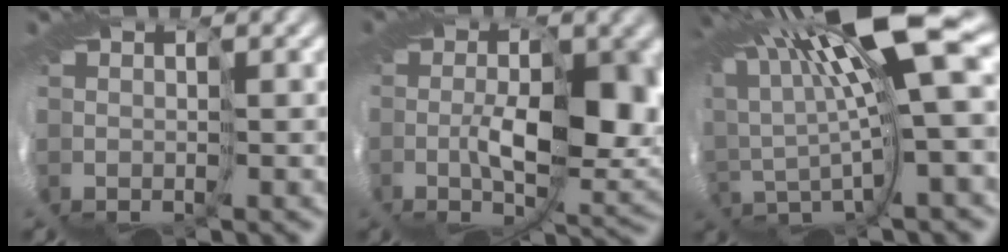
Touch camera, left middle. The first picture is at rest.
{"total": 5.7, "force": [0.2, 1.9, 5.4], "torque": [-0.116, -0.015, 0.002]}
{"total": 9.8, "force": [5.2, -0.4, 8.3], "torque": [-0.154, 0.012, 0.087]}